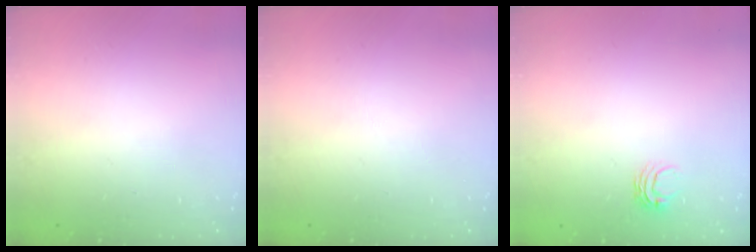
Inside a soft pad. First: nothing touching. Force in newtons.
{"total": 0.0}
{"total": 4.9, "press": 4.9, "slide": 0.3}